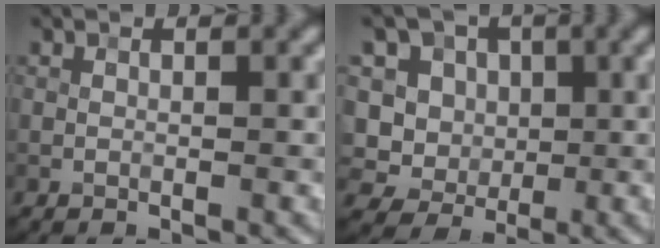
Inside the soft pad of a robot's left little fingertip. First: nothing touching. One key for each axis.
{"total": 9.9, "fx": 2.1, "fy": 8.7, "fz": 4.2, "tx": -0.098, "ty": 0.029, "tz": 0.016}